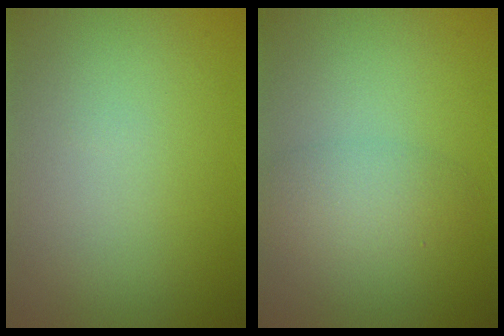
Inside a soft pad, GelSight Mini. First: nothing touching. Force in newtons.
{"total": 2.7, "press": 2.7, "slide": 0.1}